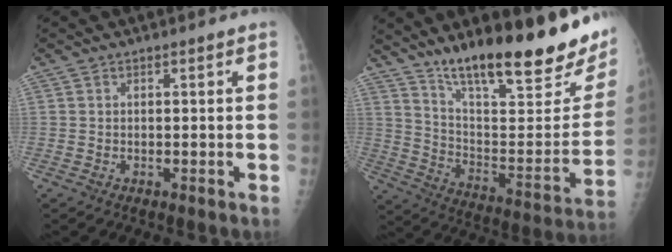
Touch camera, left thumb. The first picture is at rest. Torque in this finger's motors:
{"motor_torque": [1.30, 1.27, 1.41, -1.36, 0.14]}